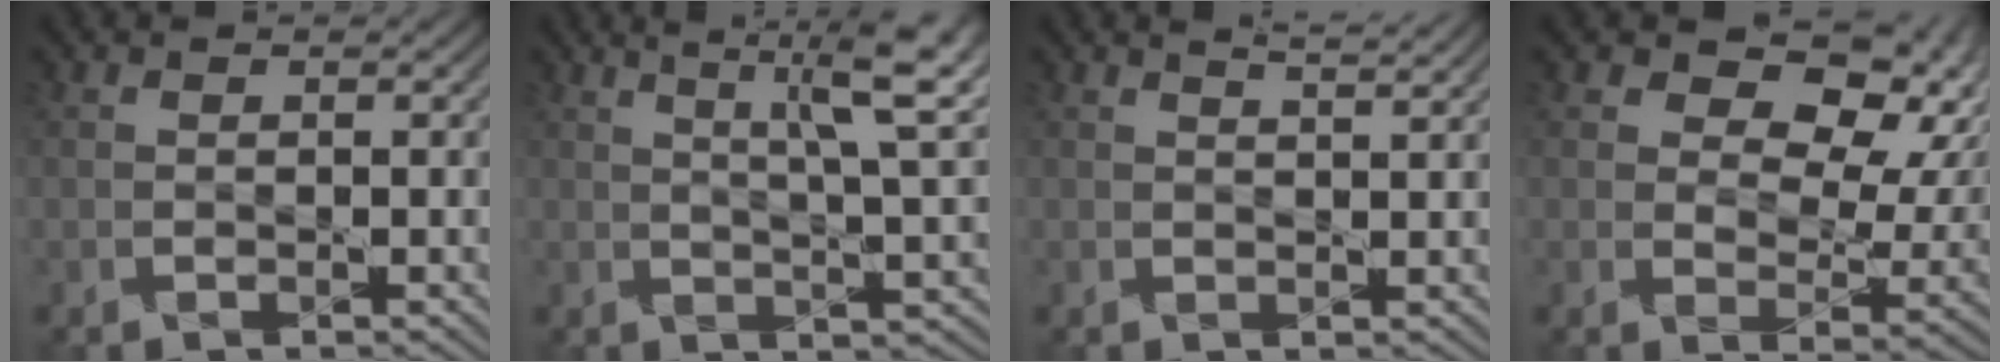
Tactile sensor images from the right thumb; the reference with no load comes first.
{"total": 8.7, "force": [4.6, 1.5, 7.2], "torque": [-0.095, 0.020, 0.060]}
{"total": 2.1, "force": [2.0, 0.0, 0.6], "torque": [-0.010, -0.005, 0.022]}
{"total": 10.1, "force": [4.9, 6.2, 6.3], "torque": [-0.096, 0.003, 0.068]}